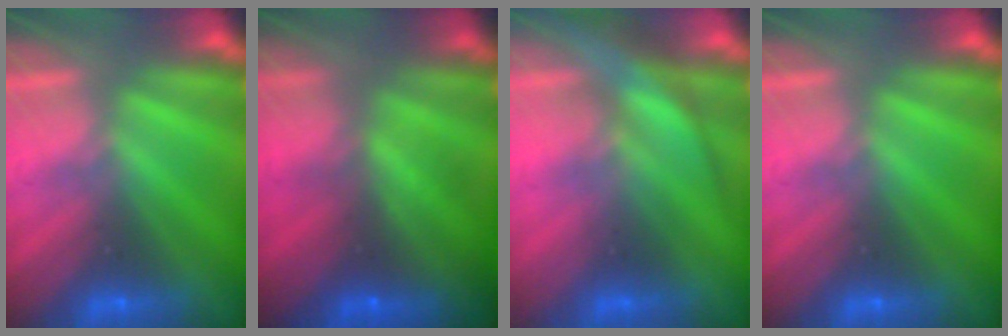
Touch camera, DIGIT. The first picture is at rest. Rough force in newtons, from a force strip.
{"total": 7.7}
{"total": 3.4}
{"total": 0.0}